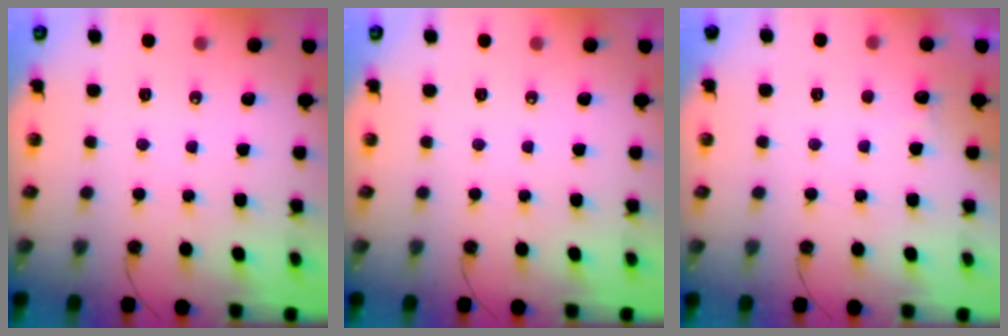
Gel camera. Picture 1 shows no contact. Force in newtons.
{"total": 0.0}
{"total": 4.8, "press": 4.7, "slide": 1.1}